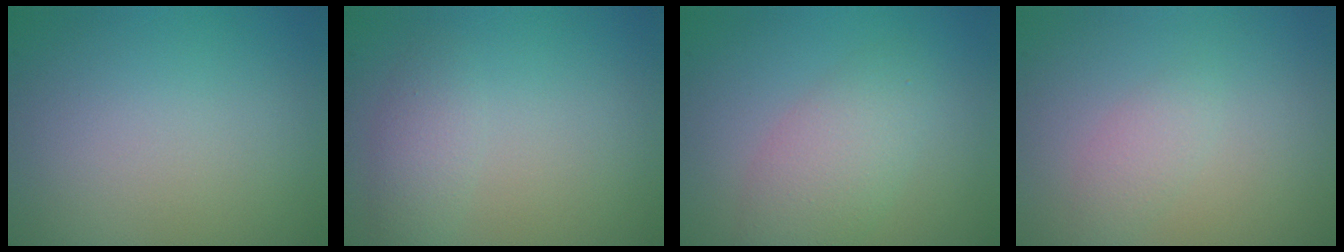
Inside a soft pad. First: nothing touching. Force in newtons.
{"total": 1.8, "press": 1.8, "slide": 0.1}
{"total": 3.7, "press": 3.7, "slide": 0.2}
{"total": 1.4, "press": 1.4, "slide": 0.1}